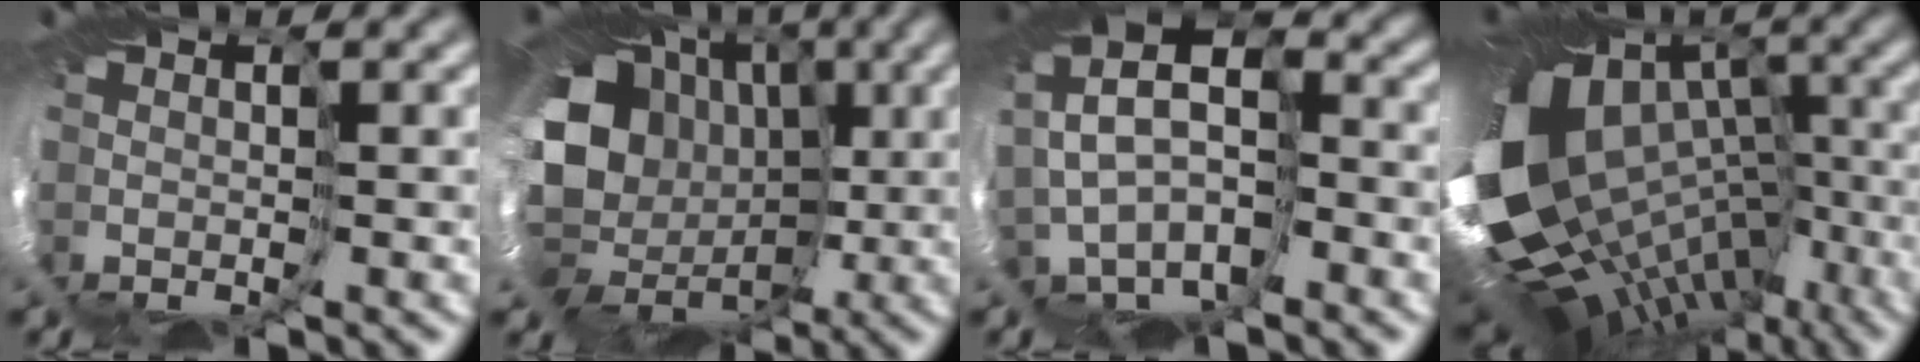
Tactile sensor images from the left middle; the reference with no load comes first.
{"total": 18.1, "force": [1.5, 15.8, 8.8], "torque": [-0.163, -0.006, 0.001]}
{"total": 8.1, "force": [-0.7, 5.6, 5.9], "torque": [-0.131, 0.011, -0.008]}
{"total": 16.8, "force": [-3.2, 12.3, 11.0], "torque": [-0.209, -0.003, -0.010]}